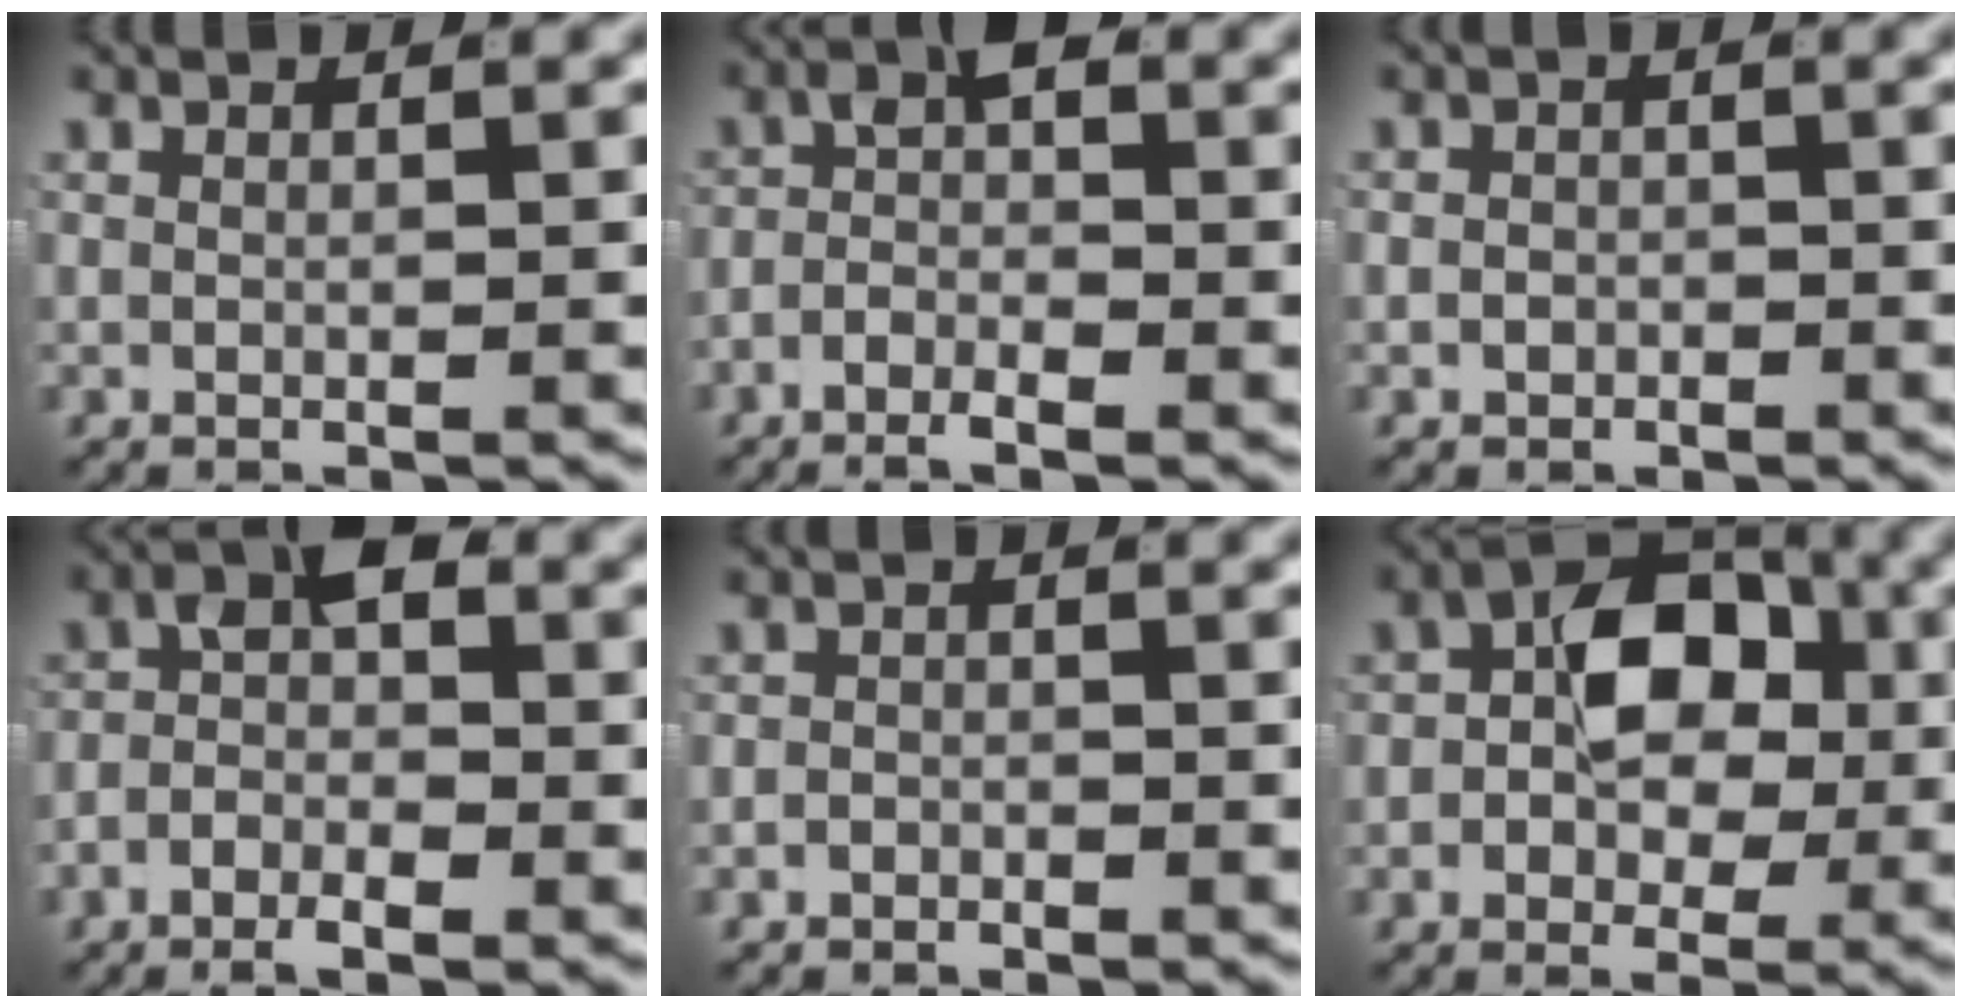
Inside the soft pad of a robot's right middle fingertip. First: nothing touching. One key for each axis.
{"total": 3.6, "fx": -1.6, "fy": 1.8, "fz": 2.8, "tx": -0.042, "ty": 0.000, "tz": -0.034}
{"total": 1.1, "fx": -0.7, "fy": 0.8, "fz": 0.1, "tx": 0.007, "ty": -0.001, "tz": -0.011}
{"total": 4.4, "fx": -1.4, "fy": 2.4, "fz": 3.3, "tx": -0.047, "ty": -0.004, "tz": -0.031}
{"total": 1.1, "fx": -1.0, "fy": 0.4, "fz": -0.1, "tx": 0.006, "ty": -0.004, "tz": -0.016}
{"total": 5.6, "fx": -0.2, "fy": 3.9, "fz": 4.0, "tx": -0.059, "ty": 0.005, "tz": -0.010}